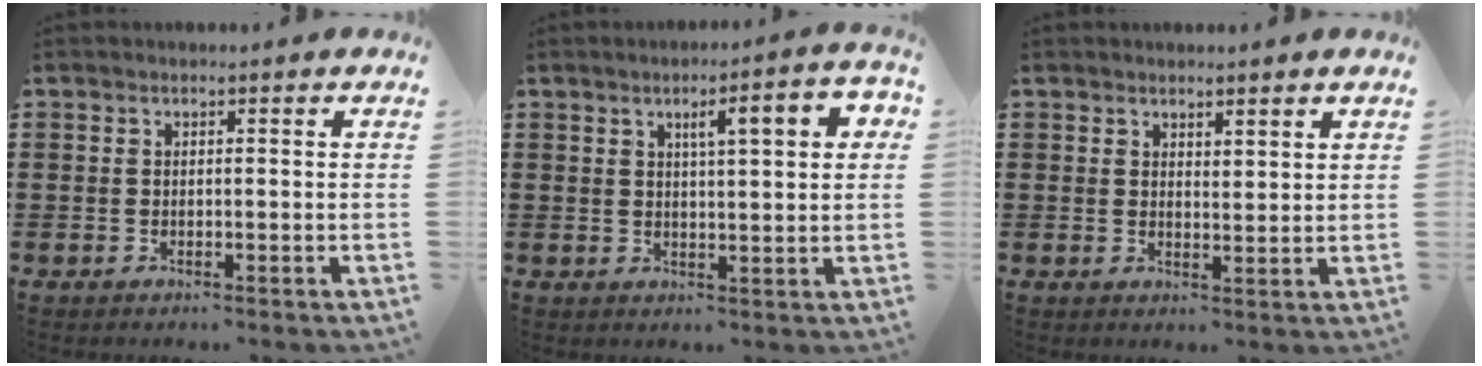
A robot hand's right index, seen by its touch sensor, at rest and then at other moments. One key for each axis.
{"total": 5.7, "fx": 2.0, "fy": 1.2, "fz": 5.2, "tx": -0.088, "ty": -0.002, "tz": 0.025}
{"total": 1.8, "fx": 1.7, "fy": 0.4, "fz": 0.0, "tx": -0.004, "ty": 0.005, "tz": 0.033}